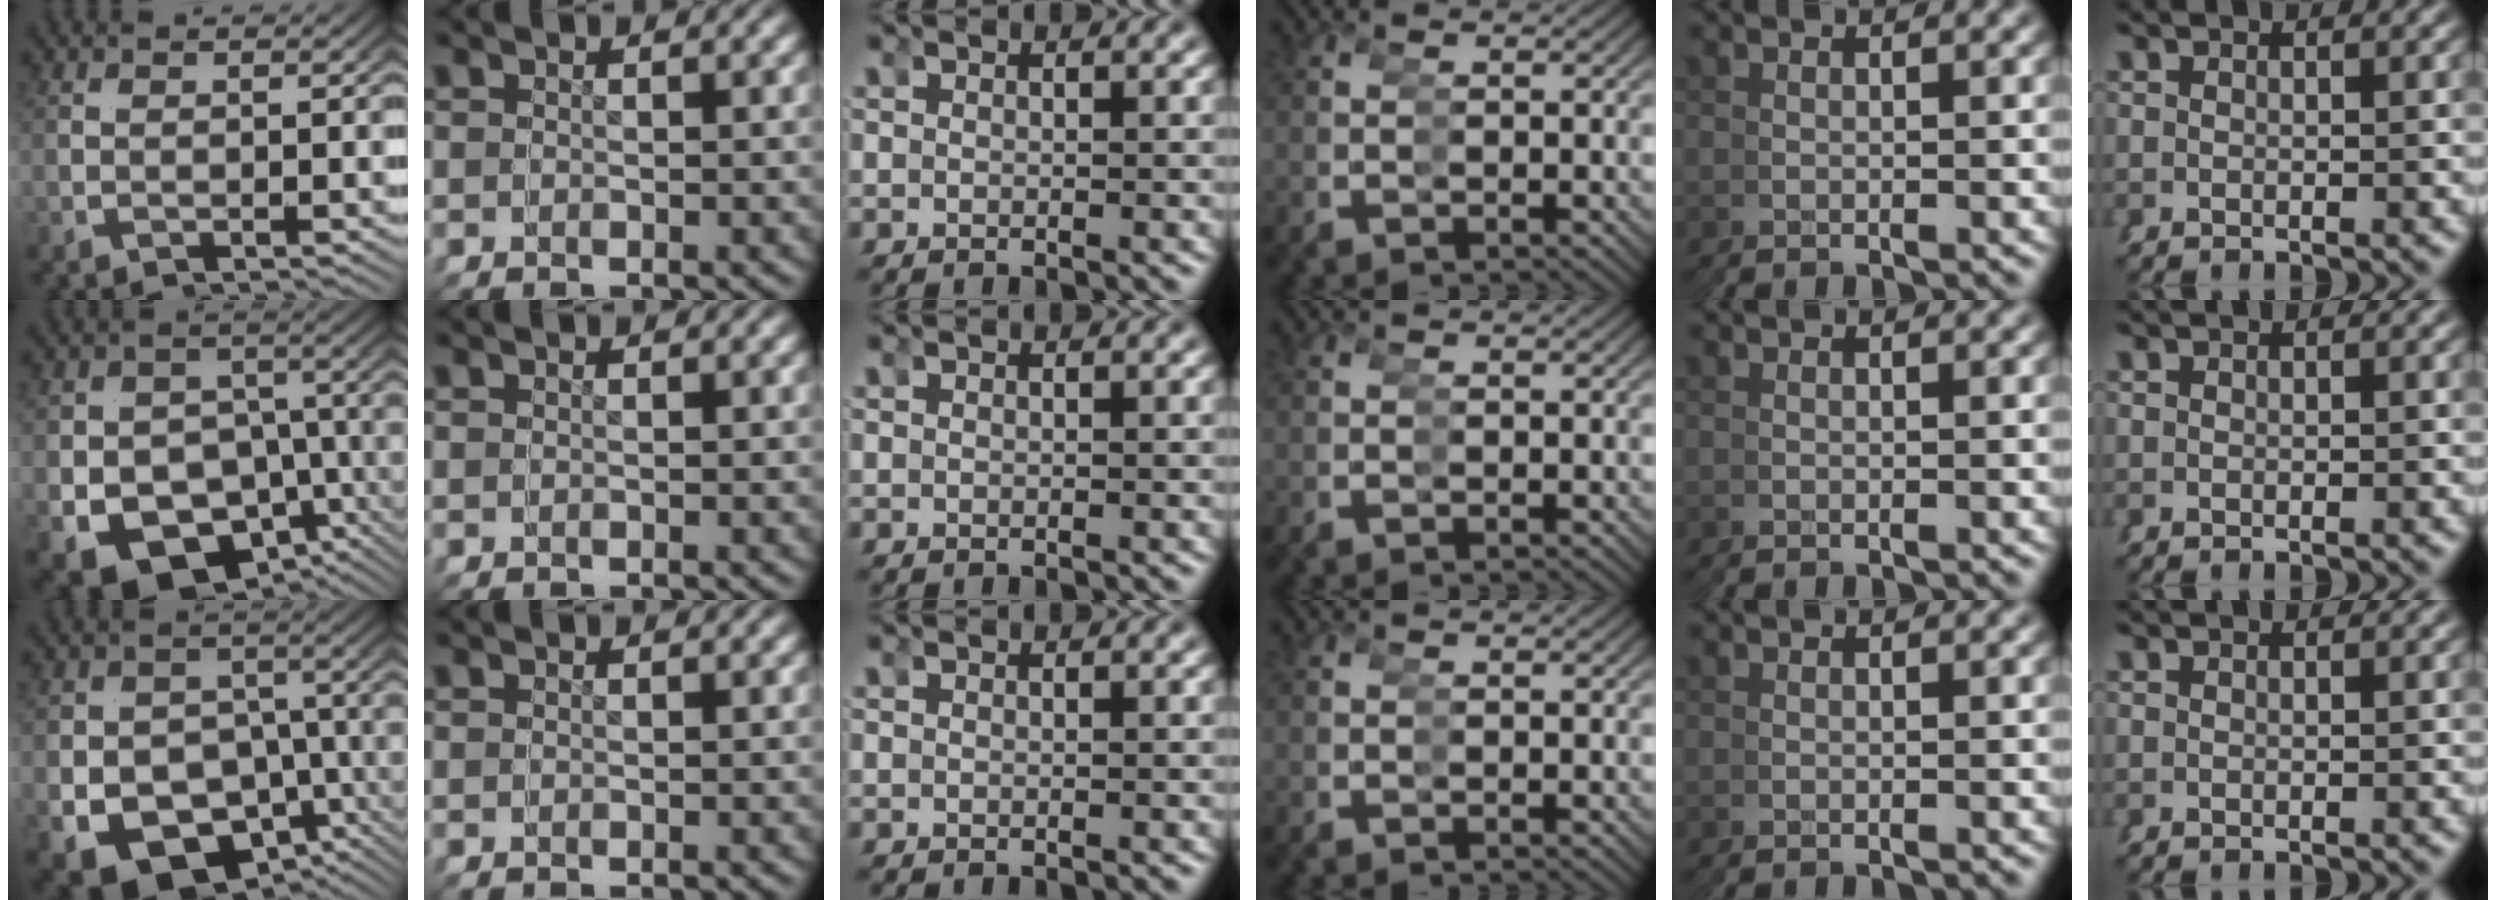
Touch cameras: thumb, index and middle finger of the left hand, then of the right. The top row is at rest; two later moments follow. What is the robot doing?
{"motion": "grasp_and_lifting", "object": "bandage"}